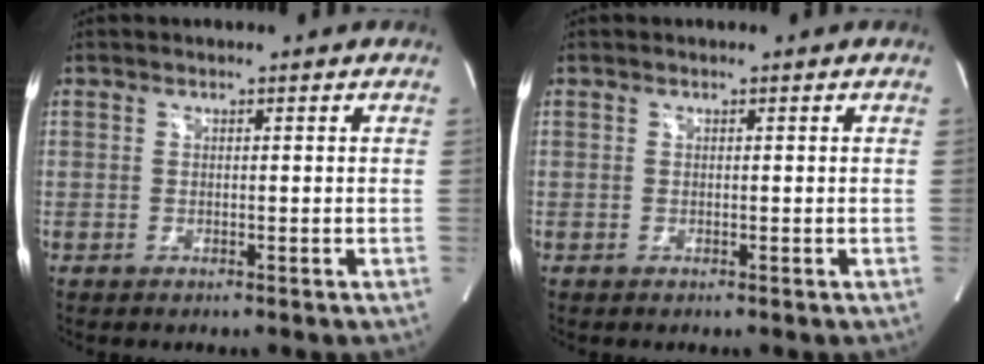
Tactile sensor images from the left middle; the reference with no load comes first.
{"total": 0.0}